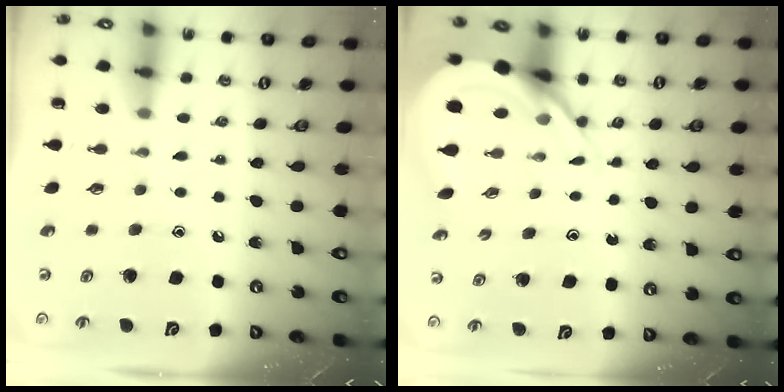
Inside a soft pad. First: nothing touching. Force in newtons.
{"total": 7.8, "press": 7.7, "slide": 0.9}